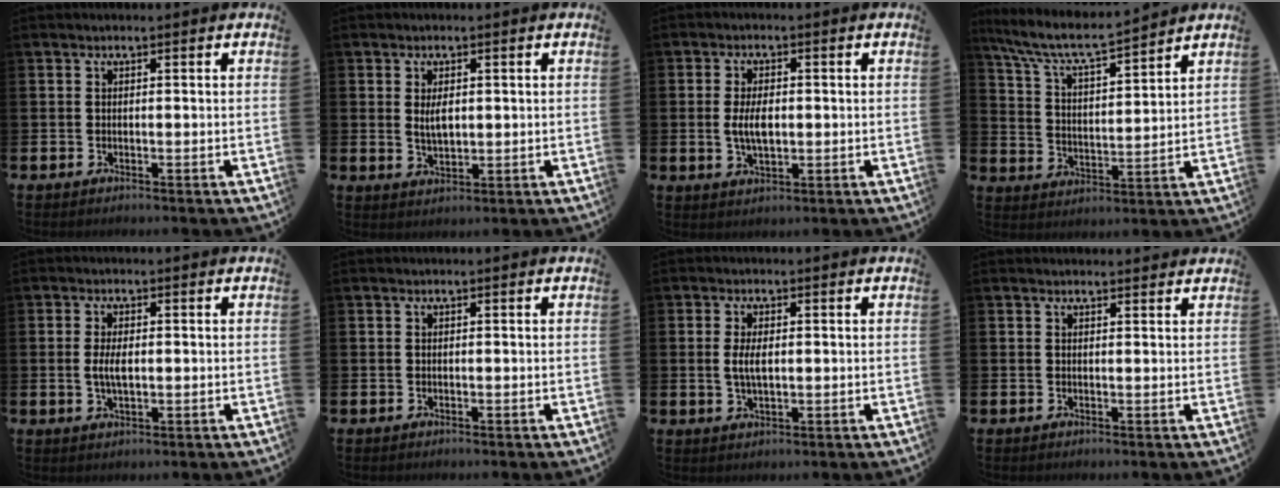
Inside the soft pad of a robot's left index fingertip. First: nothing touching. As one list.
[{"total": 2.7, "force": [0.8, 1.4, 2.3], "torque": [-0.030, -0.001, 0.008]}, {"total": 4.5, "force": [0.0, 2.3, 3.8], "torque": [-0.073, 0.002, -0.005]}, {"total": 7.6, "force": [7.0, 0.7, 3.0], "torque": [-0.090, -0.046, 0.120]}, {"total": 3.4, "force": [0.0, 1.5, 3.0], "torque": [-0.065, 0.003, -0.004]}, {"total": 0.0}, {"total": 3.3, "force": [0.3, 1.5, 3.0], "torque": [-0.050, 0.003, 0.001]}, {"total": 1.0, "force": [0.9, 0.2, 0.1], "torque": [0.006, -0.002, 0.016]}]